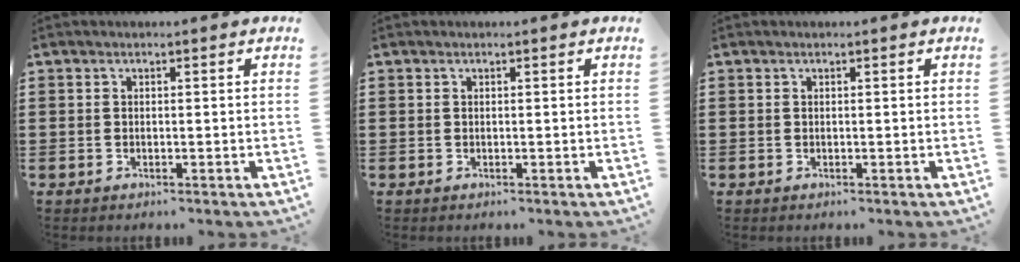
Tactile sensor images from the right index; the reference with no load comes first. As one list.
[{"total": 0.0}, {"total": 0.0}]